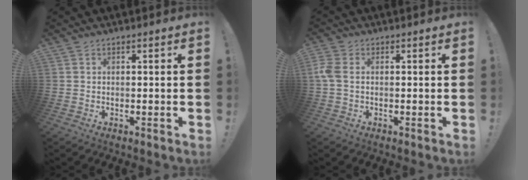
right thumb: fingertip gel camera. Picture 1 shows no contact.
{"total": 3.9, "force": [0.2, 2.6, 2.9], "torque": [-0.079, 0.002, 0.002]}